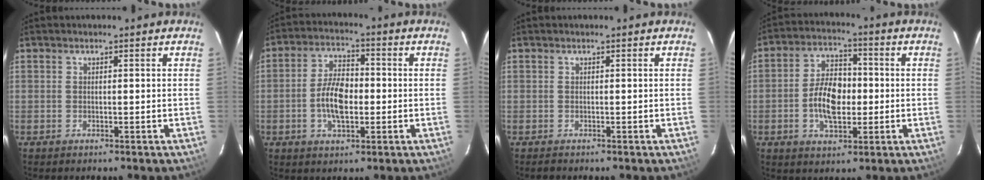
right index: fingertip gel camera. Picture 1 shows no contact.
{"total": 8.8, "force": [-1.5, 4.5, 7.4], "torque": [-0.146, 0.011, -0.026]}
{"total": 0.5, "force": [-0.5, 0.2, 0.0], "torque": [-0.001, -0.001, -0.010]}
{"total": 10.2, "force": [-1.6, 5.8, 8.2], "torque": [-0.157, 0.016, -0.025]}